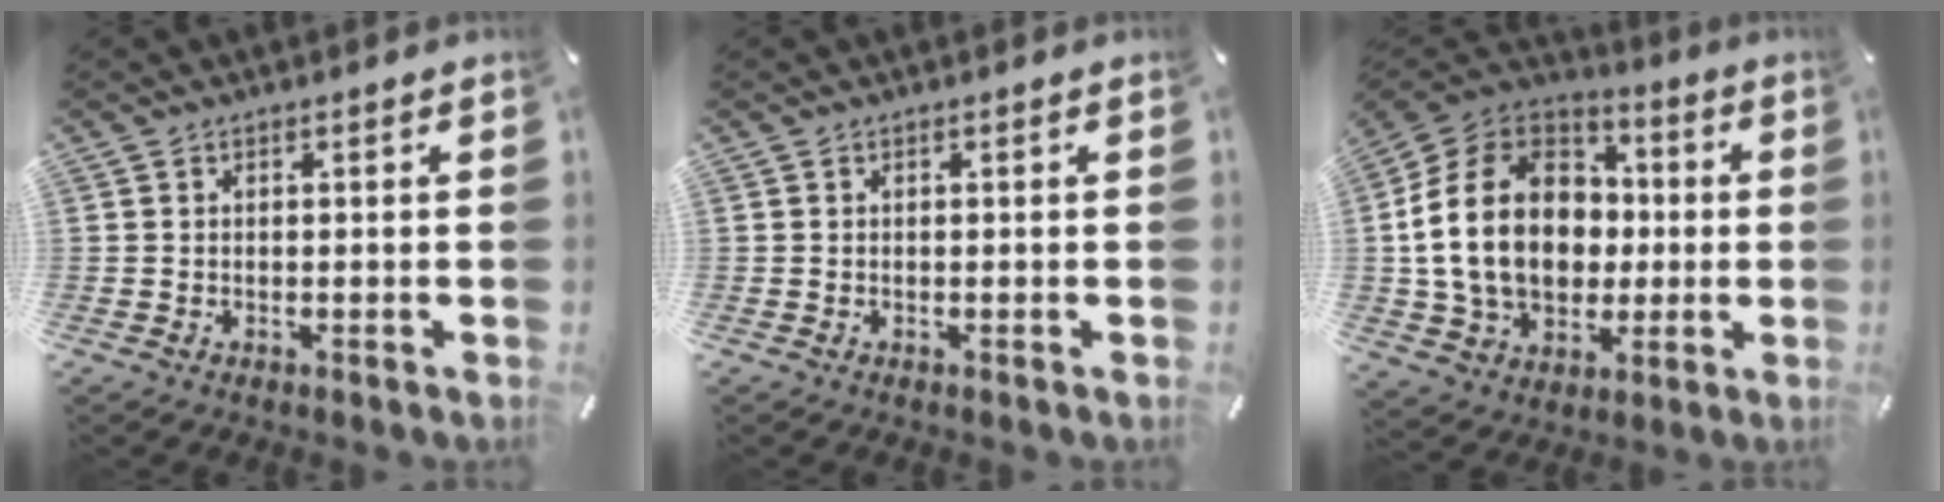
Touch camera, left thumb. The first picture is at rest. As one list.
[{"total": 0.0}, {"total": 20.4, "force": [-0.8, 16.2, 12.4], "torque": [-0.262, 0.013, -0.008]}]